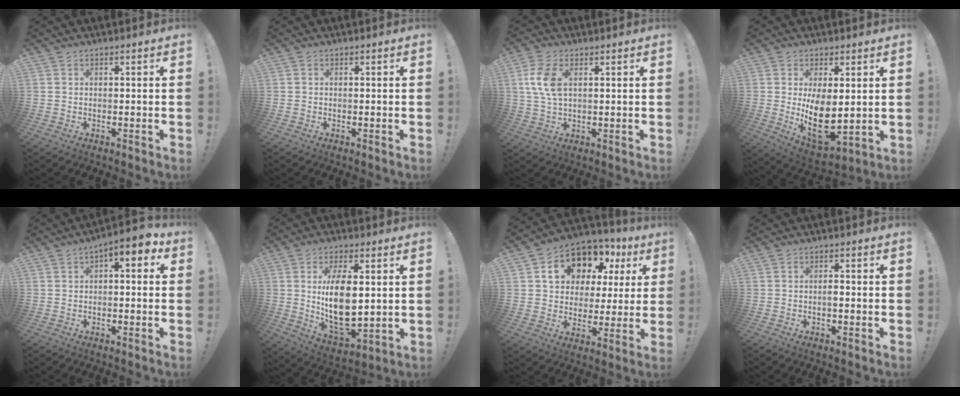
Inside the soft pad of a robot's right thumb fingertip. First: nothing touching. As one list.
[{"total": 0.0}, {"total": 8.7, "force": [2.2, 4.9, 6.8], "torque": [-0.130, 0.000, 0.039]}, {"total": 14.0, "force": [1.0, 7.5, 11.8], "torque": [-0.188, -0.038, 0.028]}, {"total": 4.0, "force": [0.4, 2.0, 3.4], "torque": [-0.038, -0.007, 0.002]}, {"total": 15.4, "force": [2.6, 7.5, 13.2], "torque": [-0.245, -0.025, 0.043]}, {"total": 14.2, "force": [7.8, 9.8, 6.8], "torque": [-0.108, -0.052, 0.149]}, {"total": 1.6, "force": [-0.7, 0.6, 1.4], "torque": [-0.022, 0.005, -0.012]}]